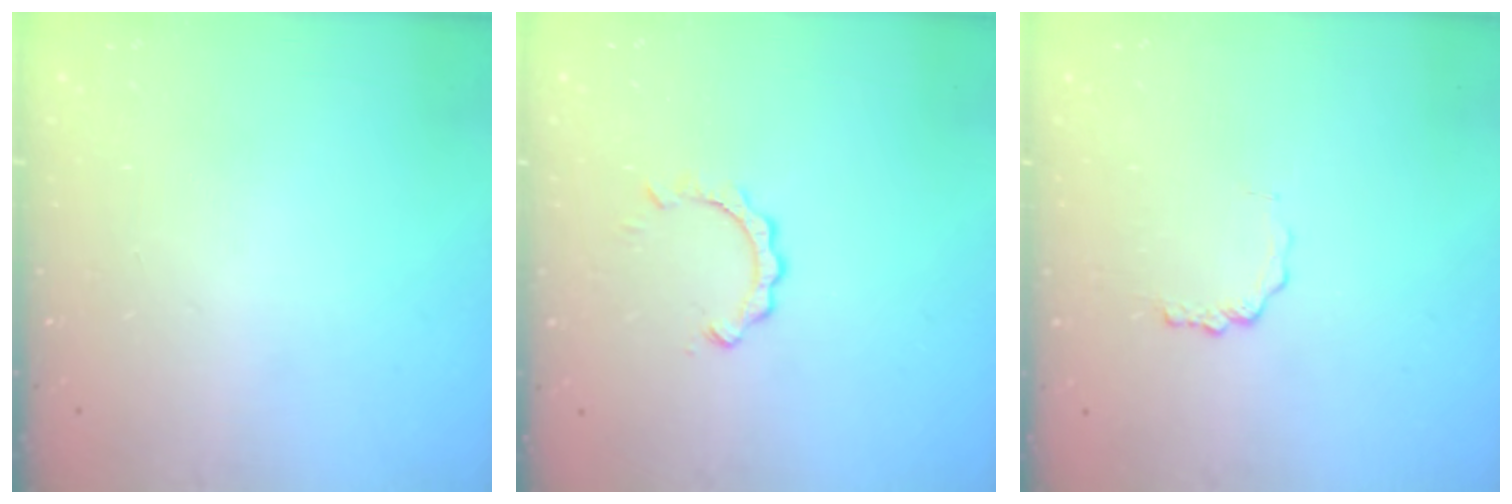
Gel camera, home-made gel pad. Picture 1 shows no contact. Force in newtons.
{"total": 2.7, "press": 2.7, "slide": 0.3}
{"total": 2.0, "press": 2.0, "slide": 0.1}